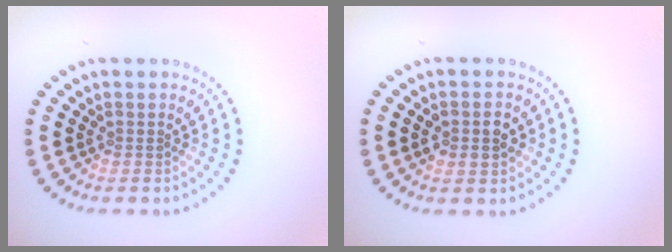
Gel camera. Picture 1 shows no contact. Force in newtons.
{"total": 2.8, "press": 2.8, "slide": 0.1}